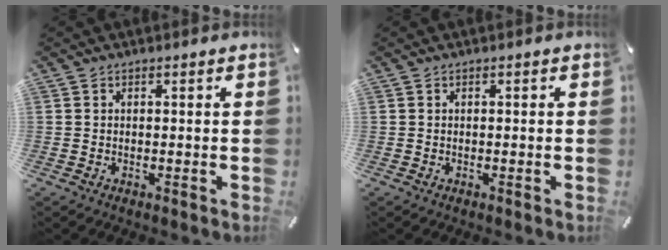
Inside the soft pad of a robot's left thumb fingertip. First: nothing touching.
{"total": 0.0}